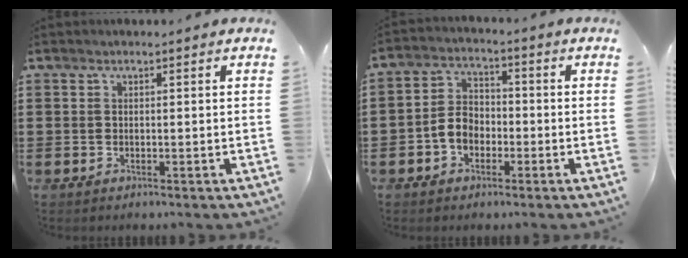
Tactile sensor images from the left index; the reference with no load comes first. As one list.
[{"total": 4.8, "force": [-2.0, 3.4, 2.7], "torque": [-0.074, 0.006, -0.046]}]